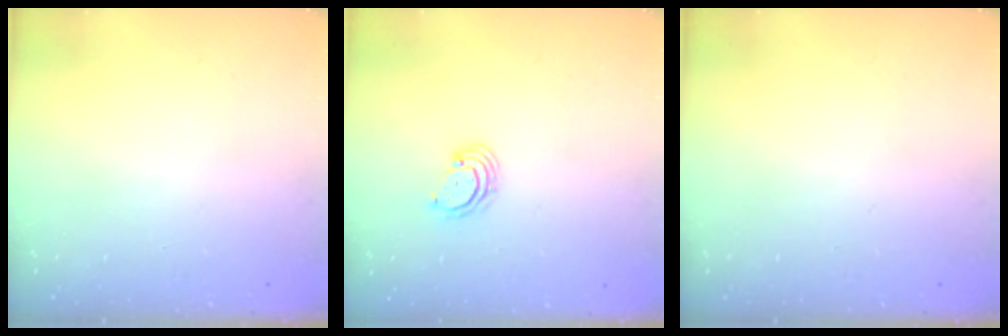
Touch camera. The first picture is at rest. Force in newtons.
{"total": 2.7, "press": 2.7, "slide": 0.7}
{"total": 0.0}